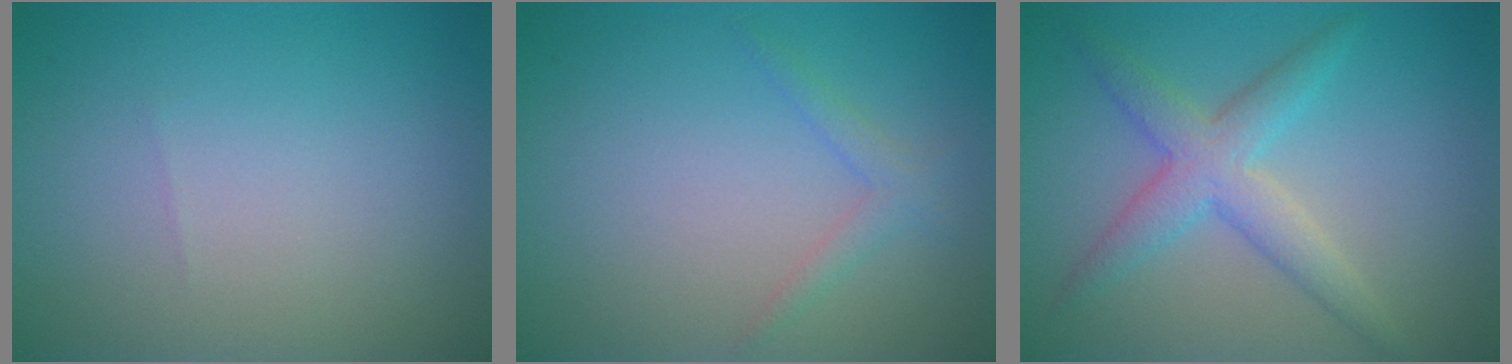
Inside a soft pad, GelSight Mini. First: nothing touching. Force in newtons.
{"total": 1.3, "press": 1.3, "slide": 0.1}
{"total": 3.9, "press": 3.9, "slide": 0.1}